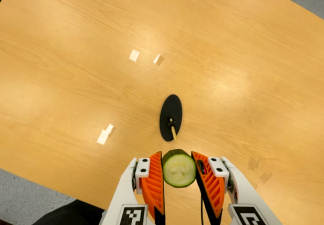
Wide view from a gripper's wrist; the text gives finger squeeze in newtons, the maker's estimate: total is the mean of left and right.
{"total": 9.4, "left": 9.9, "right": 9.0}